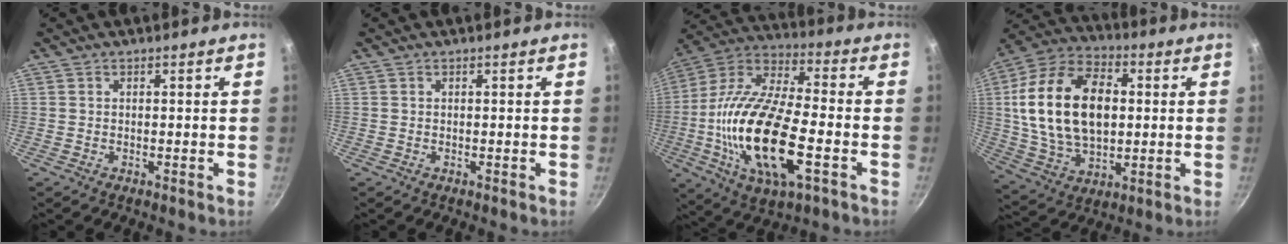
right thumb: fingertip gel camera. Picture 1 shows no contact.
{"total": 0.0}
{"total": 23.7, "force": [-5.2, 9.6, 21.0], "torque": [-0.409, 0.020, -0.108]}
{"total": 22.4, "force": [2.4, 14.2, 17.2], "torque": [-0.296, 0.010, 0.042]}